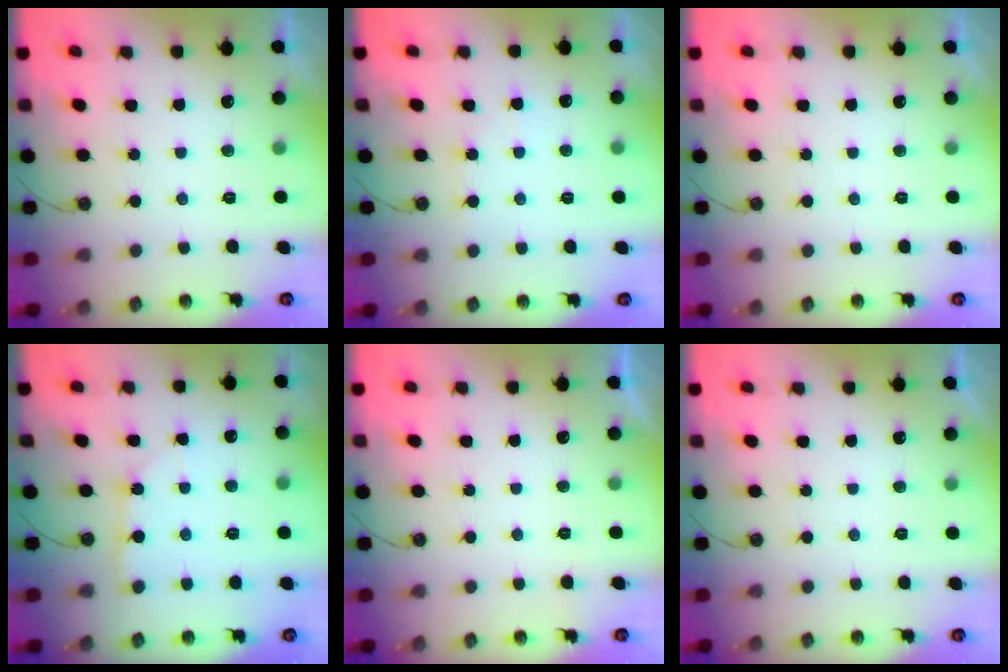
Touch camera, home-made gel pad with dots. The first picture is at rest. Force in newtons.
{"total": 3.1, "press": 3.1, "slide": 0.5}
{"total": 0.0}
{"total": 2.2, "press": 2.2, "slide": 0.3}
{"total": 0.0}
{"total": 0.0}